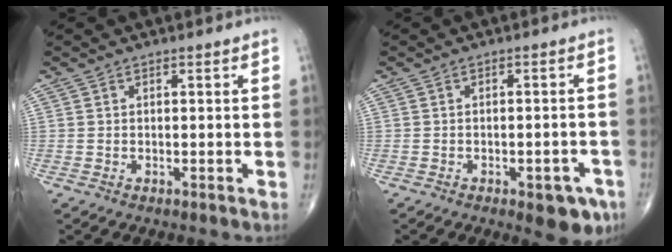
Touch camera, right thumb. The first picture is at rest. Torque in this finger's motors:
{"motor_torque": [0.99, 0.76, 0.48, -0.63, 0.03]}